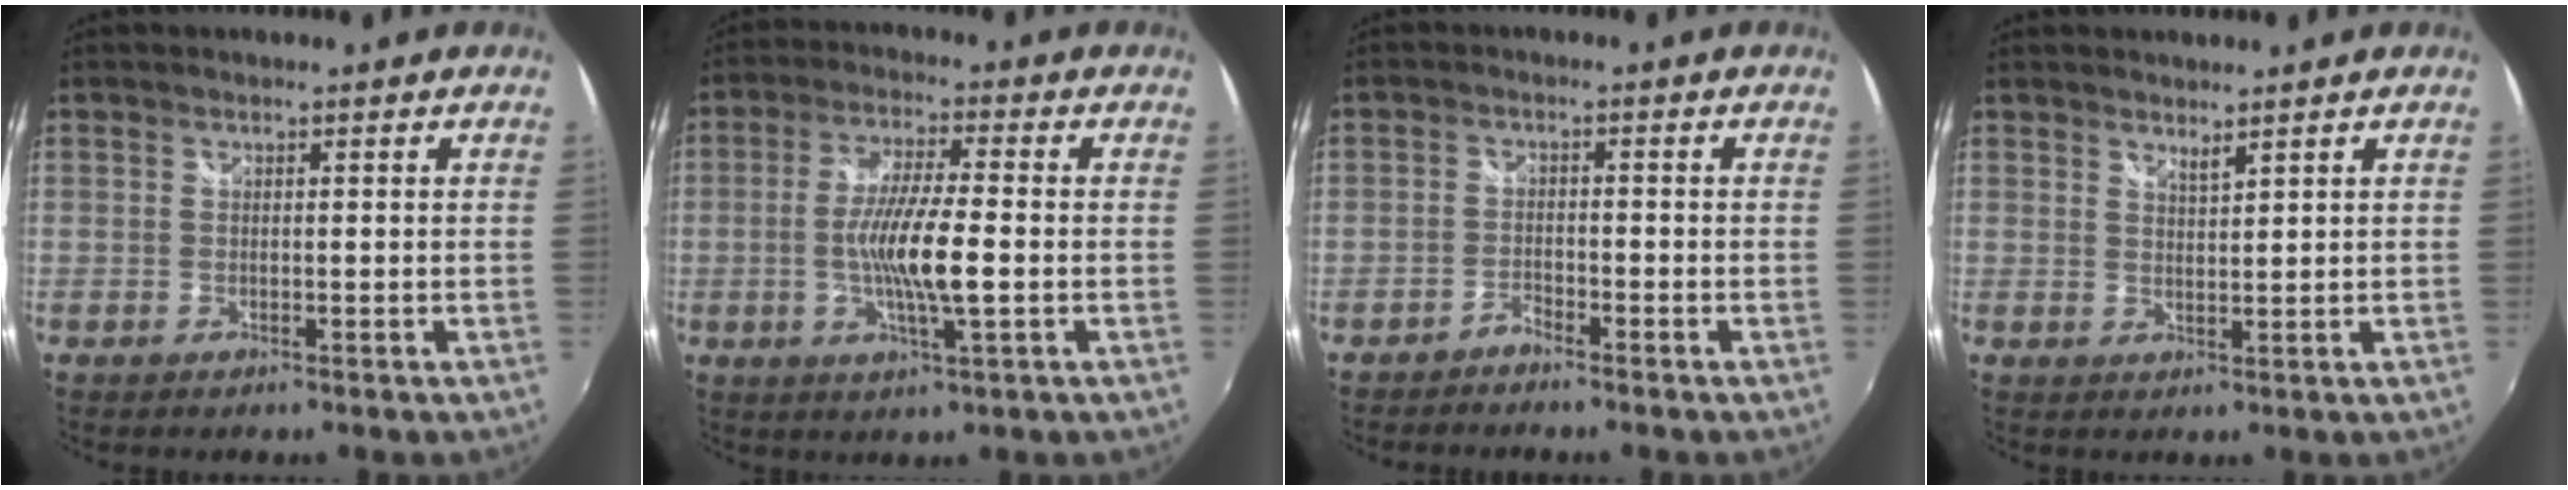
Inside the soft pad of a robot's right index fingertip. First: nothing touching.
{"total": 8.8, "force": [-1.5, 1.0, 8.6], "torque": [-0.161, -0.007, -0.030]}
{"total": 1.9, "force": [-1.8, 0.3, 0.3], "torque": [-0.013, 0.000, -0.037]}
{"total": 1.9, "force": [1.7, 0.1, 0.7], "torque": [-0.011, 0.000, 0.029]}